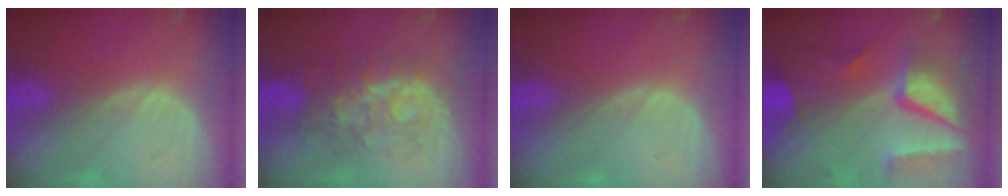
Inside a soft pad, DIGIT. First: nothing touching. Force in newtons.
{"total": 7.7, "press": 7.6, "slide": 0.7}
{"total": 0.0}
{"total": 10.4, "press": 8.7, "slide": 5.7}